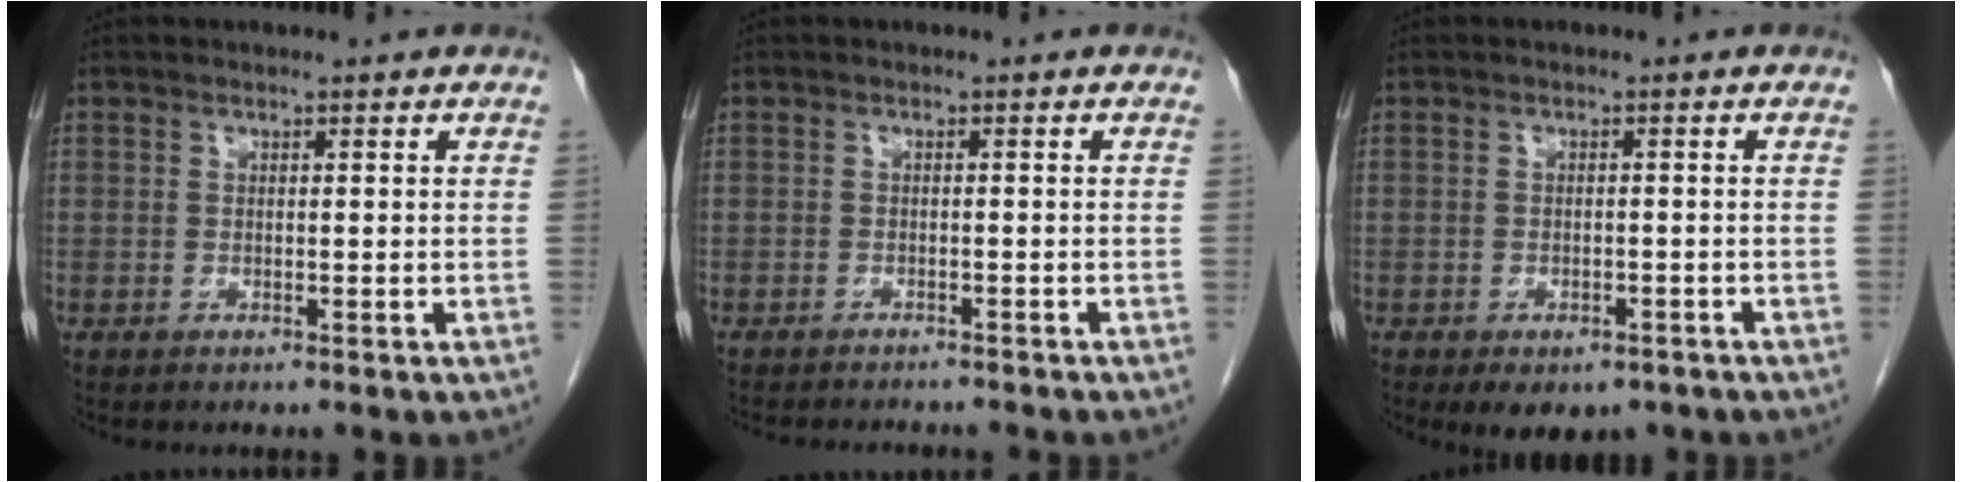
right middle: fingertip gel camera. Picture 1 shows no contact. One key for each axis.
{"total": 6.9, "fx": -6.4, "fy": 1.3, "fz": 2.3, "tx": -0.025, "ty": -0.003, "tz": -0.082}
{"total": 6.3, "fx": -4.5, "fy": 3.4, "fz": 2.9, "tx": -0.031, "ty": 0.002, "tz": -0.057}